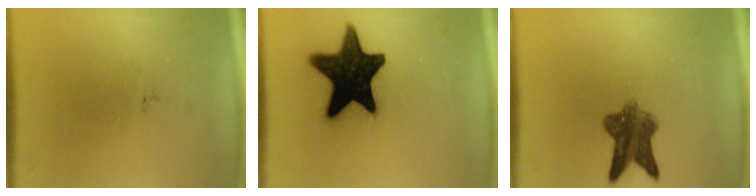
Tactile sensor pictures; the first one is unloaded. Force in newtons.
{"total": 17.9}
{"total": 7.1}